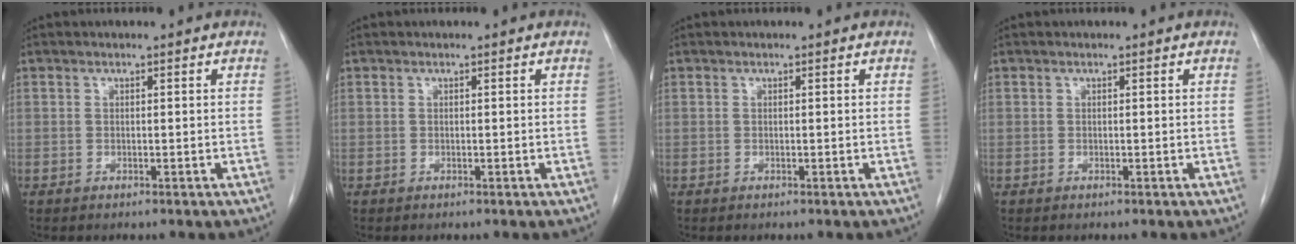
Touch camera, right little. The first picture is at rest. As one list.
[{"total": 0.0}, {"total": 0.0}, {"total": 0.0}]